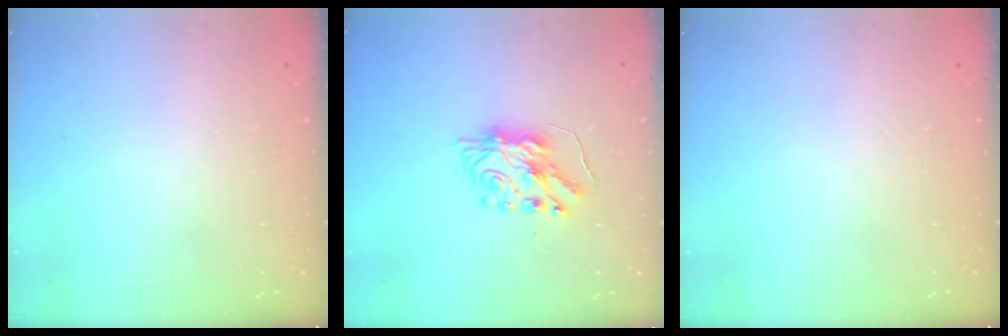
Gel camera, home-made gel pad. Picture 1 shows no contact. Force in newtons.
{"total": 7.8, "press": 7.7, "slide": 0.6}
{"total": 0.0}